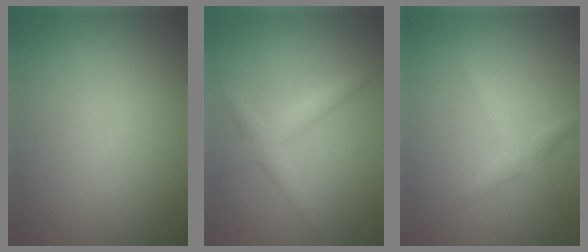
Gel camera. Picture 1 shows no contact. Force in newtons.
{"total": 2.2, "press": 2.2, "slide": 0.1}
{"total": 1.8, "press": 1.8, "slide": 0.0}